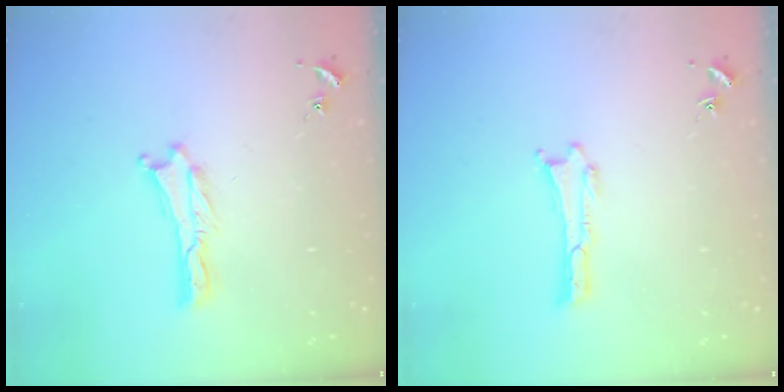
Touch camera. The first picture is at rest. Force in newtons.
{"total": 0.0}